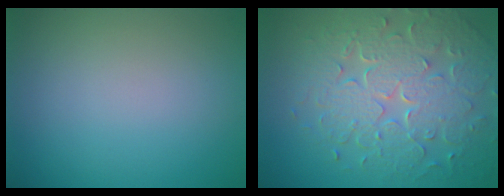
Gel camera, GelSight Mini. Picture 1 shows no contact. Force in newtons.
{"total": 7.9, "press": 5.7, "slide": 5.5}